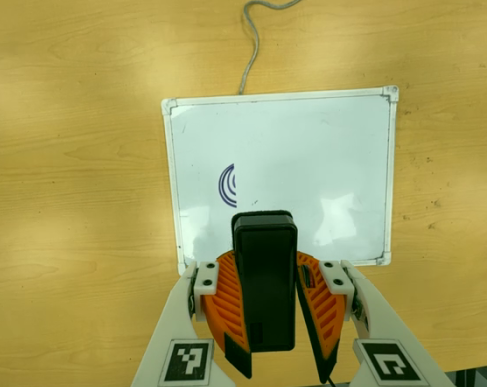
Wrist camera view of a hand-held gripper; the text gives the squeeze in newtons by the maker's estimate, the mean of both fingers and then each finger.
{"total": 11.7, "left": 10.3, "right": 13.1}